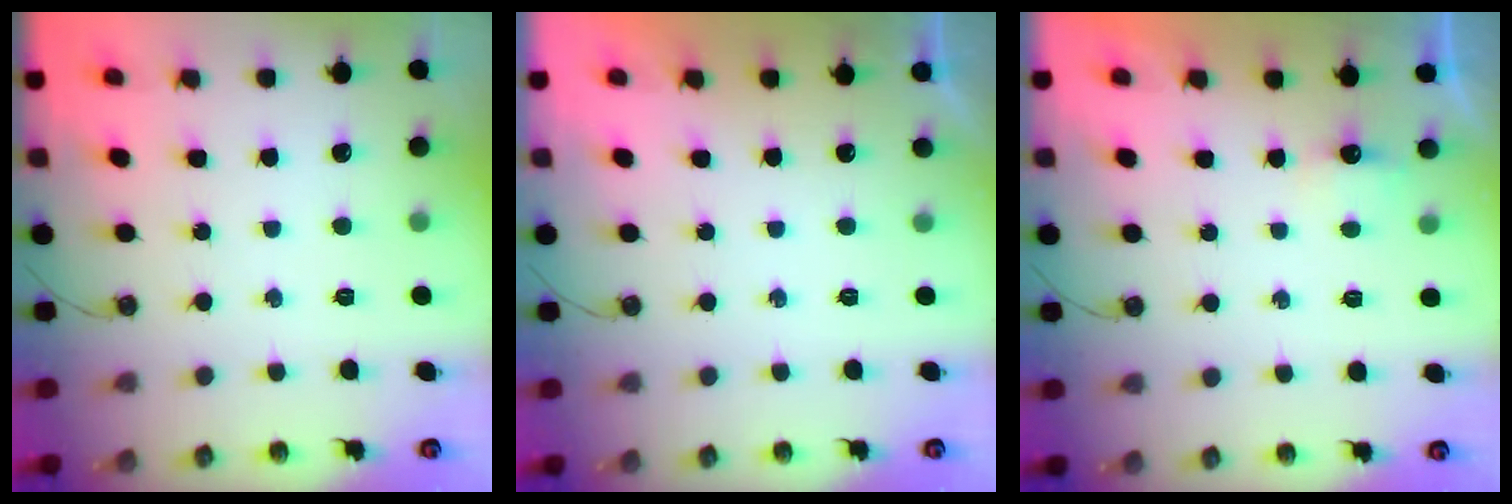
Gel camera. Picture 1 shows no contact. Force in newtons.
{"total": 0.0}
{"total": 2.8, "press": 2.7, "slide": 0.4}